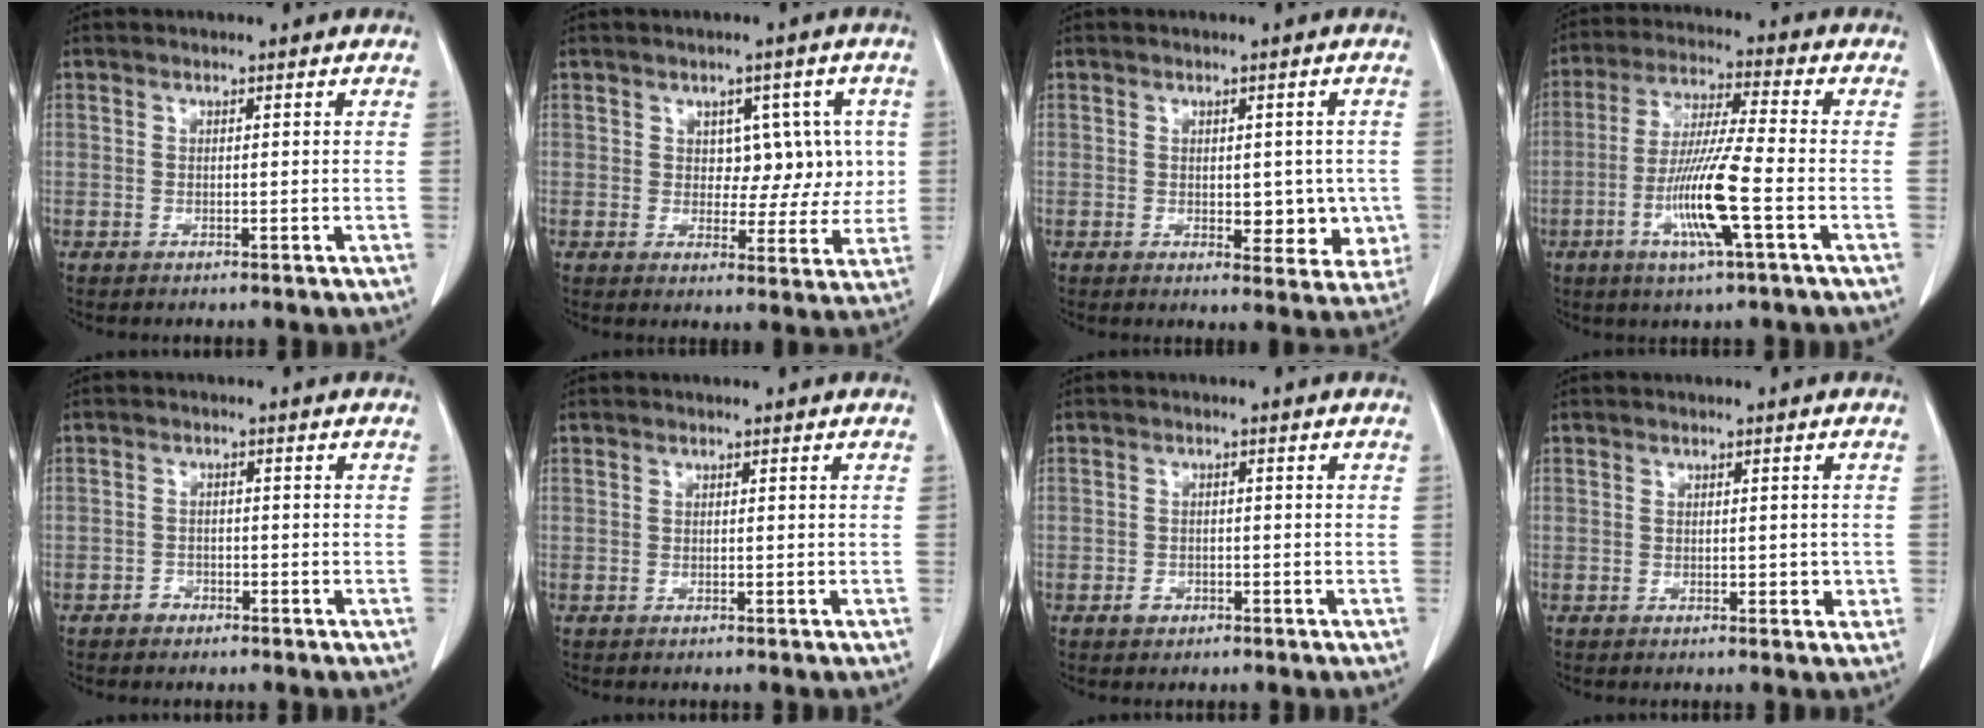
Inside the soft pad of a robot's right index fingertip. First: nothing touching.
{"total": 6.4, "force": [1.4, 4.2, 4.7], "torque": [-0.042, 0.016, 0.026]}
{"total": 6.6, "force": [-0.4, 3.8, 5.4], "torque": [-0.040, 0.001, 0.004]}
{"total": 11.3, "force": [-3.6, -0.1, 10.8], "torque": [-0.211, -0.011, -0.070]}
{"total": 1.7, "force": [-1.1, 1.2, 0.2], "torque": [-0.001, 0.007, -0.021]}
{"total": 0.0}
{"total": 1.8, "force": [-0.9, 1.4, 0.5], "torque": [-0.005, 0.006, -0.013]}
{"total": 1.9, "force": [0.0, 1.3, 1.4], "torque": [-0.010, 0.004, 0.004]}